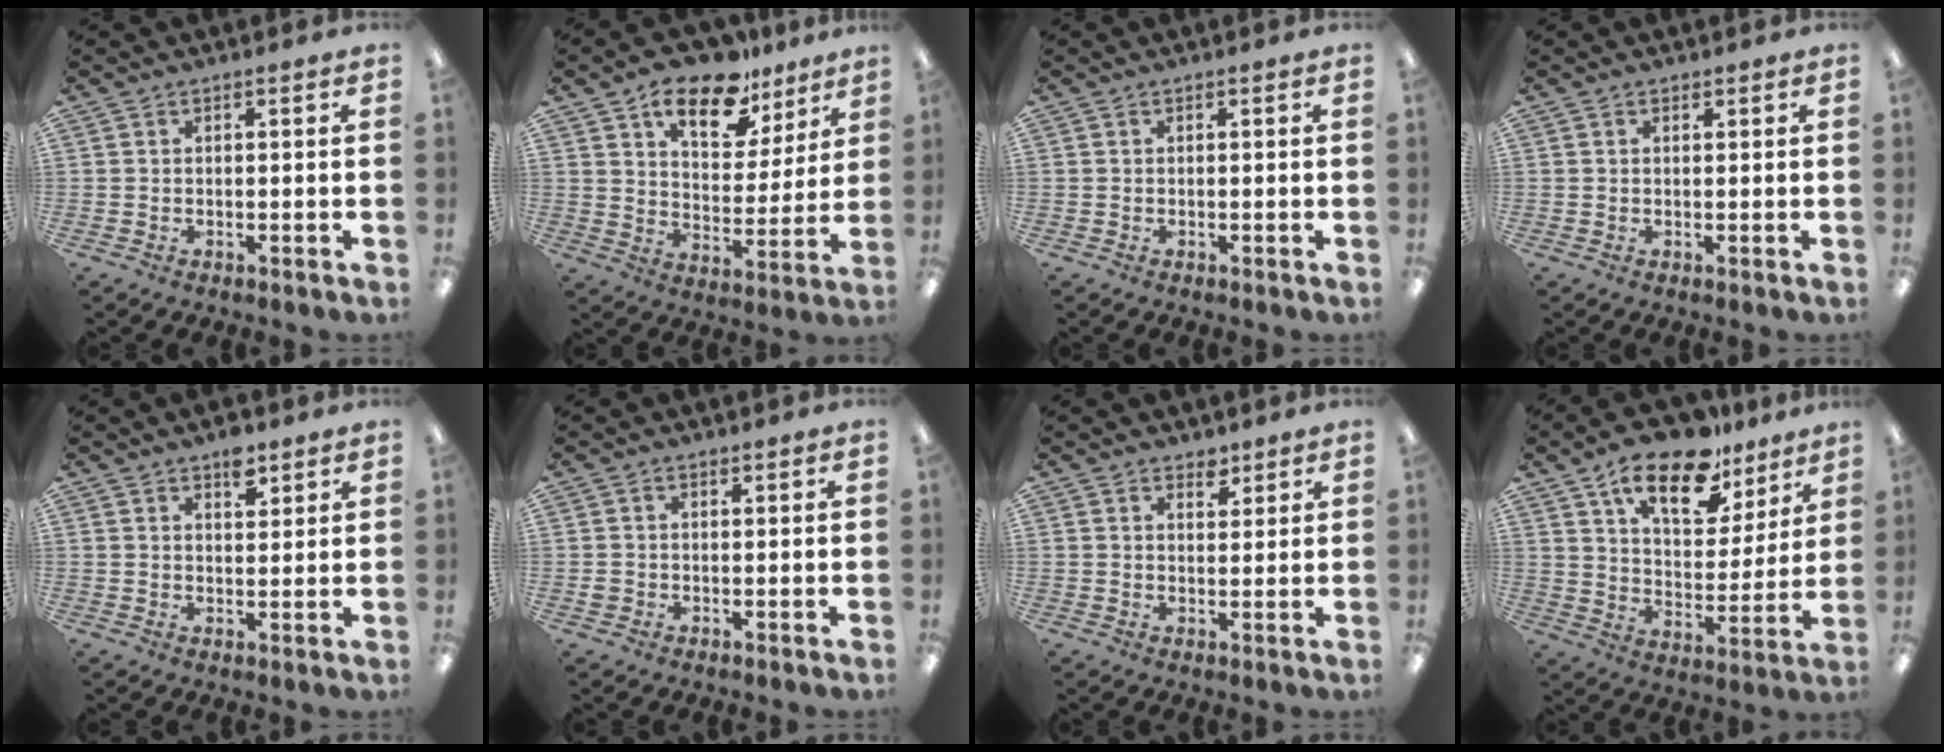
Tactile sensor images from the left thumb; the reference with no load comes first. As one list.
[{"total": 15.0, "force": [10.7, 7.2, 7.8], "torque": [-0.114, -0.058, 0.185]}, {"total": 0.0}, {"total": 0.7, "force": [0.5, 0.4, 0.1], "torque": [-0.002, 0.003, 0.008]}, {"total": 5.0, "force": [3.3, 2.7, 2.6], "torque": [-0.017, -0.017, 0.051]}, {"total": 1.6, "force": [0.2, 1.6, 0.4], "torque": [0.000, 0.001, -0.001]}, {"total": 3.4, "force": [2.6, 2.1, 0.8], "torque": [0.003, -0.013, 0.042]}, {"total": 17.7, "force": [12.4, 8.1, 9.7], "torque": [-0.155, -0.066, 0.211]}]